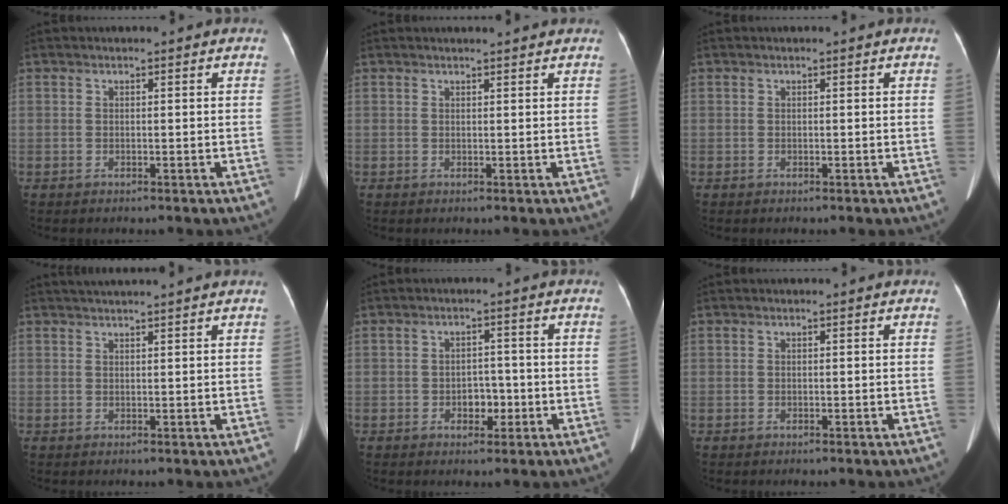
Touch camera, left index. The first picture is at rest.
{"total": 3.2, "force": [3.0, 0.2, 1.0], "torque": [-0.016, 0.012, 0.037]}
{"total": 0.0}
{"total": 5.1, "force": [4.5, -0.8, 2.2], "torque": [-0.028, 0.029, 0.065]}
{"total": 3.1, "force": [-1.1, 2.1, 2.0], "torque": [-0.027, 0.007, -0.012]}
{"total": 0.0}